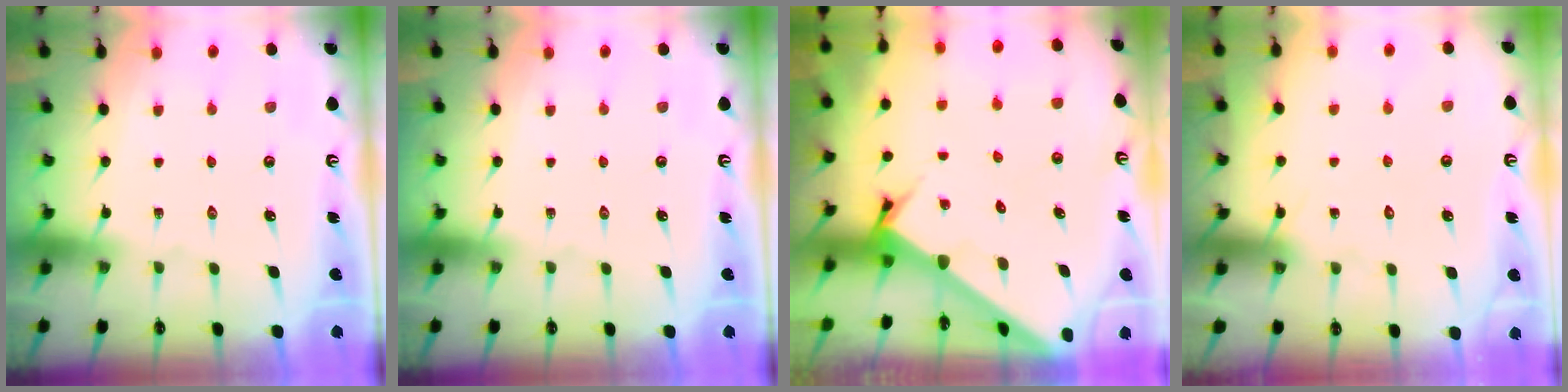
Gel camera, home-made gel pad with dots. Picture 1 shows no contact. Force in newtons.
{"total": 0.0}
{"total": 2.8, "press": 2.8, "slide": 0.2}
{"total": 4.3, "press": 4.3, "slide": 0.3}